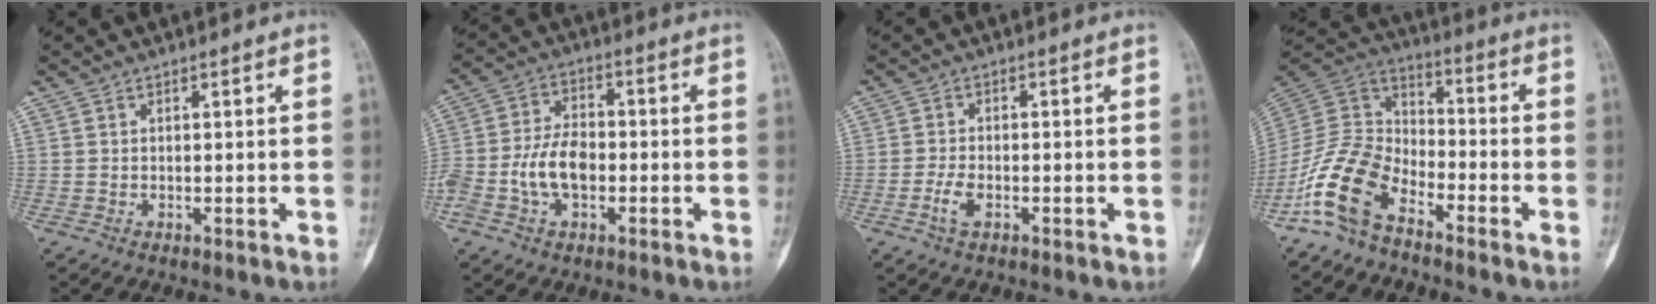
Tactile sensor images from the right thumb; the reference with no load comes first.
{"total": 9.6, "force": [-2.3, 6.0, 7.1], "torque": [-0.136, 0.026, -0.047]}
{"total": 3.0, "force": [-1.4, 1.6, 2.1], "torque": [-0.047, 0.009, -0.031]}
{"total": 13.1, "force": [-8.2, 7.2, 7.2], "torque": [-0.140, 0.066, -0.178]}